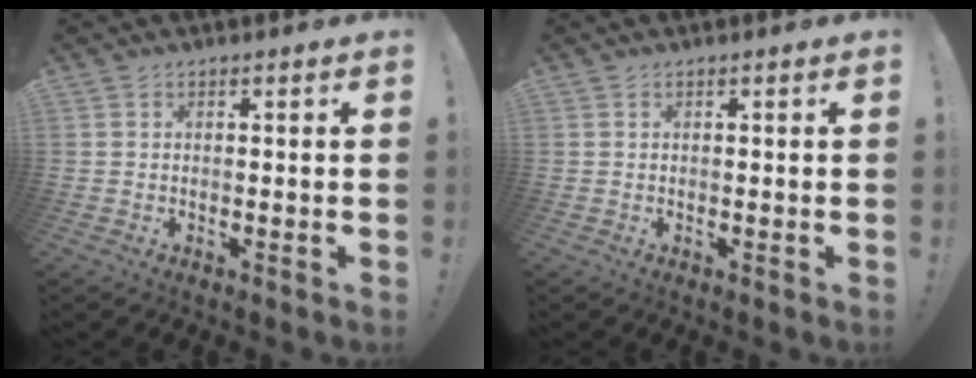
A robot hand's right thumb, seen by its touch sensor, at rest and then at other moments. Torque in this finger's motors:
{"motor_torque": [0.00, 0.00, 0.01, -0.02, 0.02]}